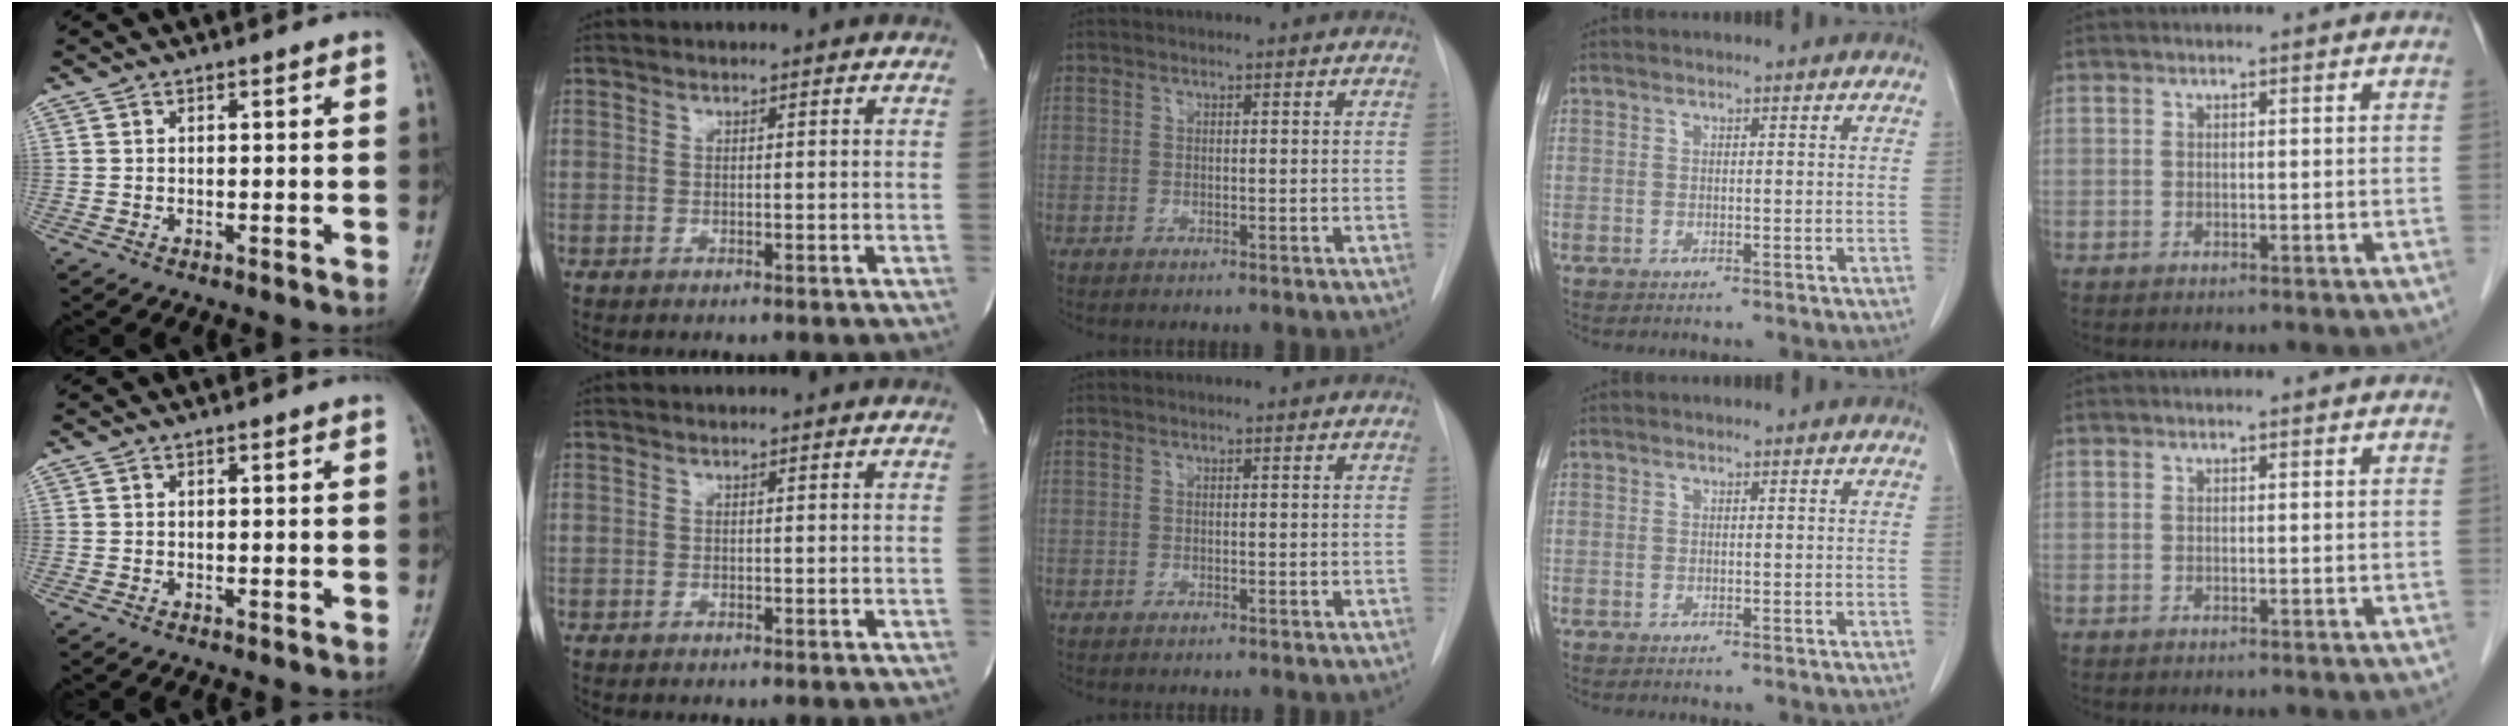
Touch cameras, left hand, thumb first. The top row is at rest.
{}